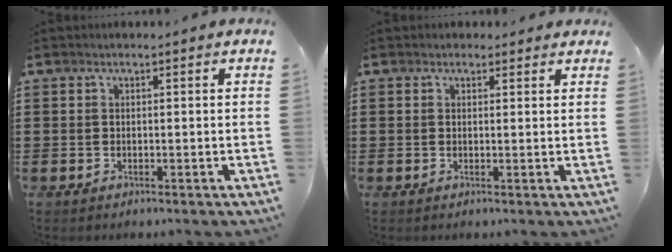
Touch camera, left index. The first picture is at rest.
{"total": 1.4, "force": [1.2, 0.8, 0.2], "torque": [-0.006, 0.007, 0.022]}